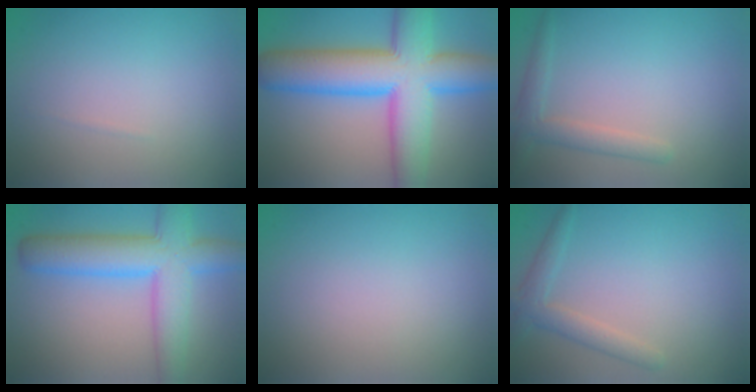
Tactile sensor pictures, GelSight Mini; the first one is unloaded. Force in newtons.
{"total": 11.7, "press": 11.7, "slide": 0.2}
{"total": 2.3, "press": 2.2, "slide": 0.2}
{"total": 7.7, "press": 7.7, "slide": 0.2}
{"total": 0.0}
{"total": 2.3, "press": 2.3, "slide": 0.2}